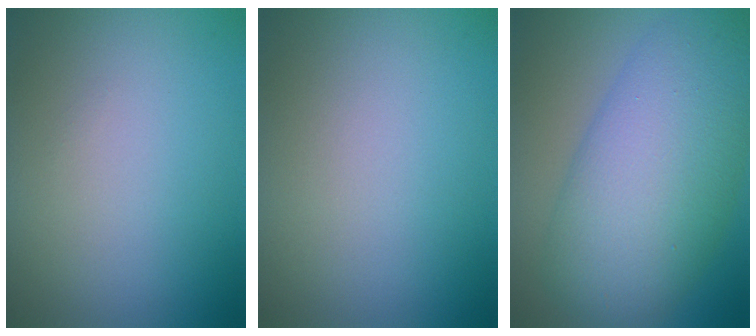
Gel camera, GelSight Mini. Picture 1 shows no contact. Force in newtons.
{"total": 0.0}
{"total": 11.5, "press": 11.5, "slide": 0.1}